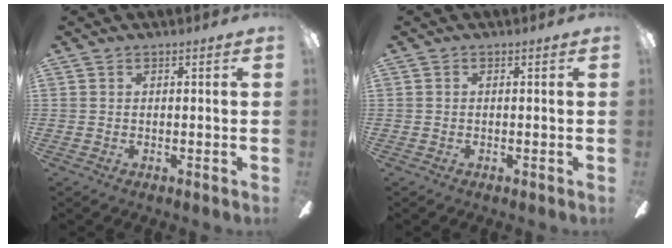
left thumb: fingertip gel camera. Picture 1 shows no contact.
{"total": 0.0}